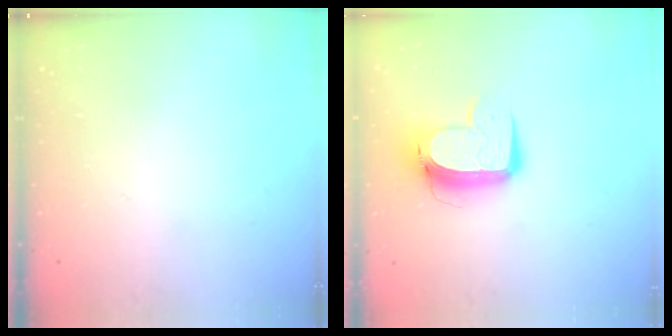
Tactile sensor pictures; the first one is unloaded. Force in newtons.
{"total": 11.3, "press": 11.2, "slide": 1.3}